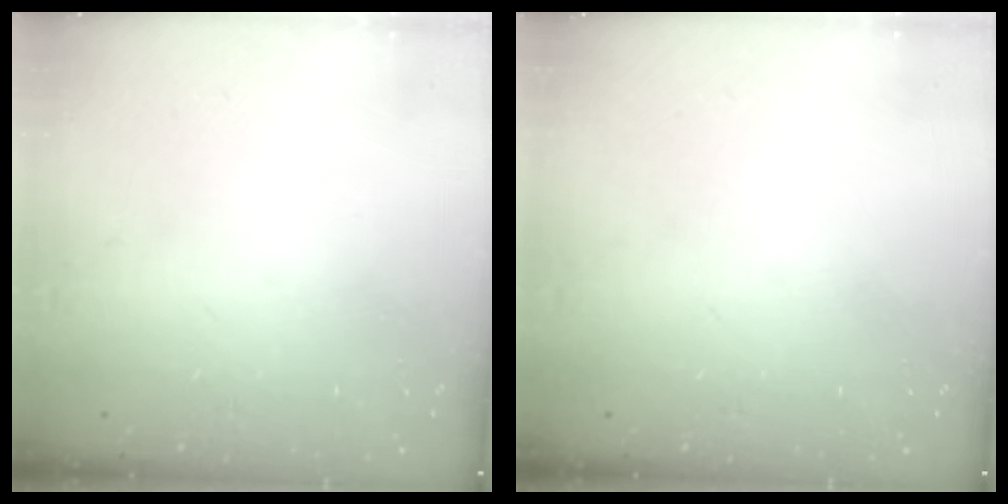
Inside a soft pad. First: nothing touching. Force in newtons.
{"total": 0.0}